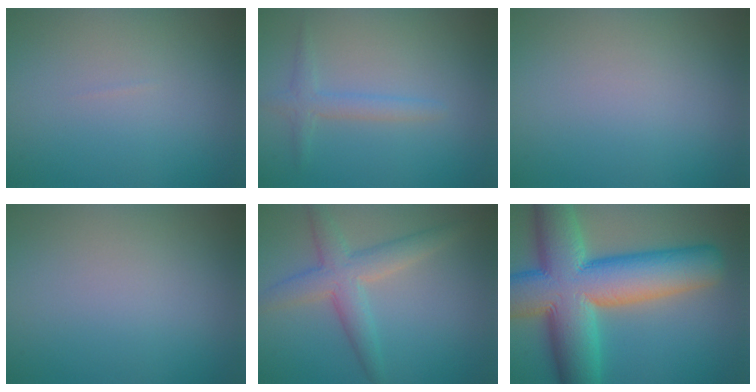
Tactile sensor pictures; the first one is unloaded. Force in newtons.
{"total": 1.8, "press": 1.8, "slide": 0.1}
{"total": 0.0}
{"total": 0.0}
{"total": 4.3, "press": 4.3, "slide": 0.3}
{"total": 15.9, "press": 15.9, "slide": 0.7}